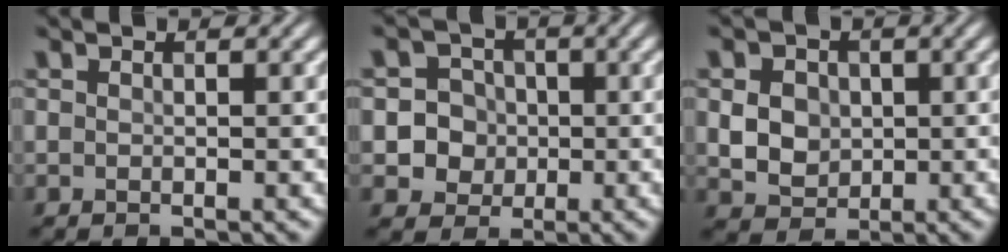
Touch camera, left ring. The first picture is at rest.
{"total": 4.6, "force": [-0.5, 4.4, 1.2], "torque": [-0.006, 0.017, -0.023]}
{"total": 3.6, "force": [0.2, 3.0, 1.9], "torque": [-0.039, -0.004, 0.004]}